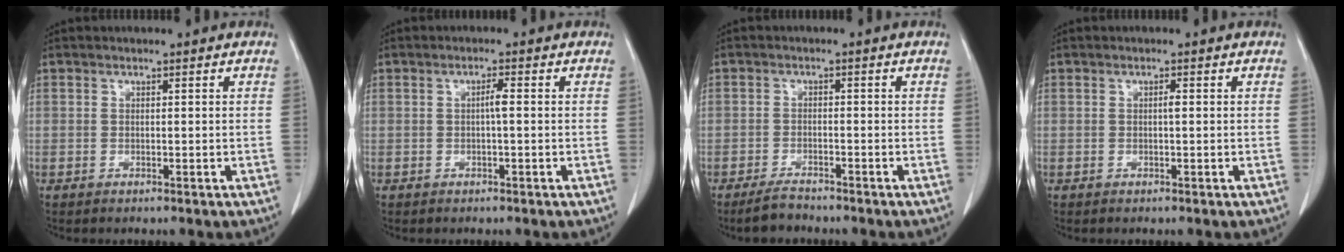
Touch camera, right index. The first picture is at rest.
{"total": 1.5, "force": [0.0, 0.0, 1.5], "torque": [-0.027, 0.003, 0.000]}
{"total": 2.9, "force": [-2.6, 1.0, 0.9], "torque": [-0.021, -0.002, -0.046]}
{"total": 0.7, "force": [0.0, 0.1, 0.7], "torque": [-0.012, 0.001, 0.000]}